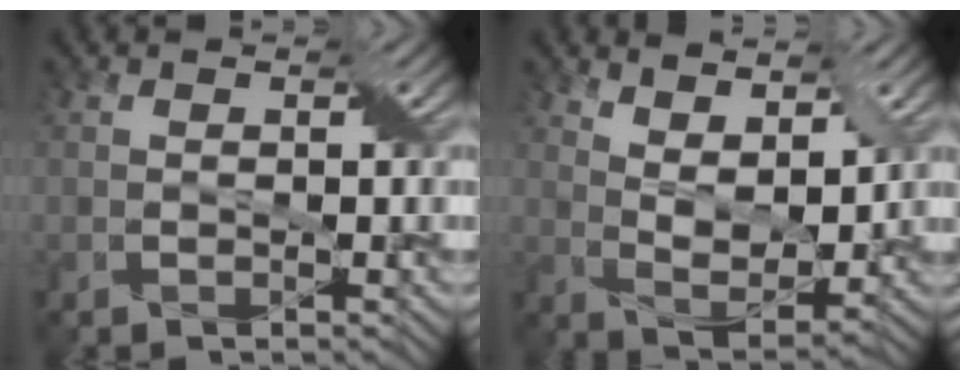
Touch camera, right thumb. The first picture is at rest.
{"total": 7.4, "force": [4.7, 3.2, 4.8], "torque": [-0.095, -0.010, 0.093]}